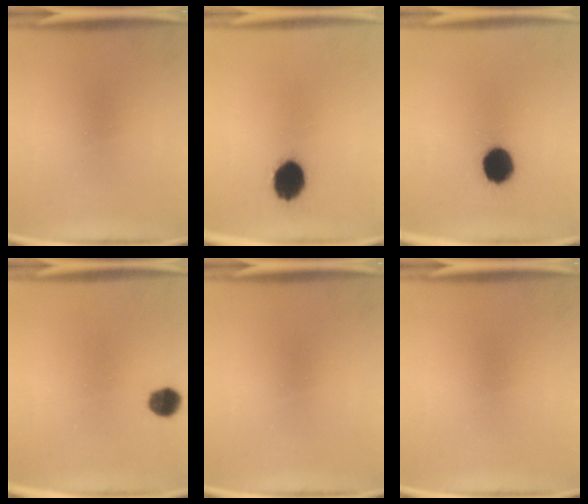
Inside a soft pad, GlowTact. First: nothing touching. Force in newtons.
{"total": 10.0}
{"total": 10.5}
{"total": 4.5}
{"total": 0.0}
{"total": 0.0}